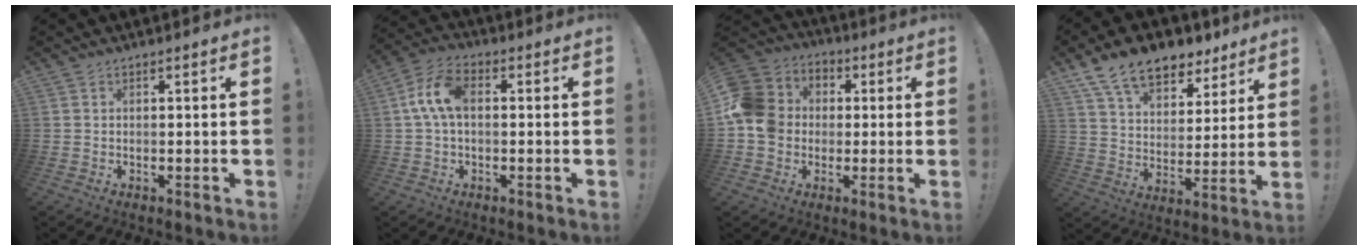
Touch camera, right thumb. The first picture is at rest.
{"total": 10.1, "force": [1.0, 5.9, 8.1], "torque": [-0.156, 0.010, 0.021]}
{"total": 13.4, "force": [-0.3, 12.0, 5.8], "torque": [-0.110, 0.016, 0.001]}
{"total": 14.8, "force": [10.7, 8.0, 6.5], "torque": [-0.117, -0.069, 0.196]}